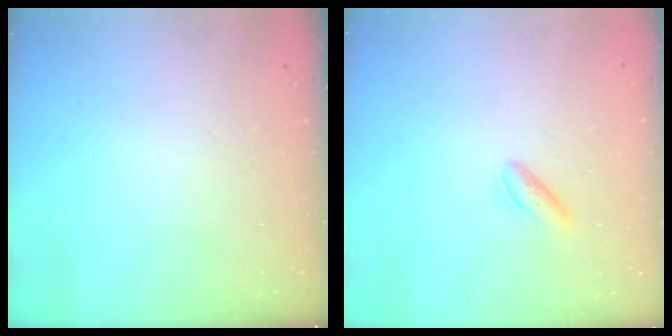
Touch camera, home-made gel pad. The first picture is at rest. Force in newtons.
{"total": 2.4, "press": 2.2, "slide": 0.9}